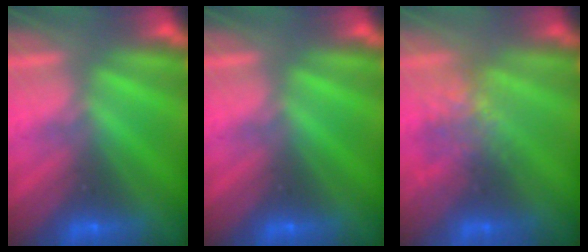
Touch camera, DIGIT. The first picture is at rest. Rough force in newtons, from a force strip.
{"total": 0.0}
{"total": 2.9}